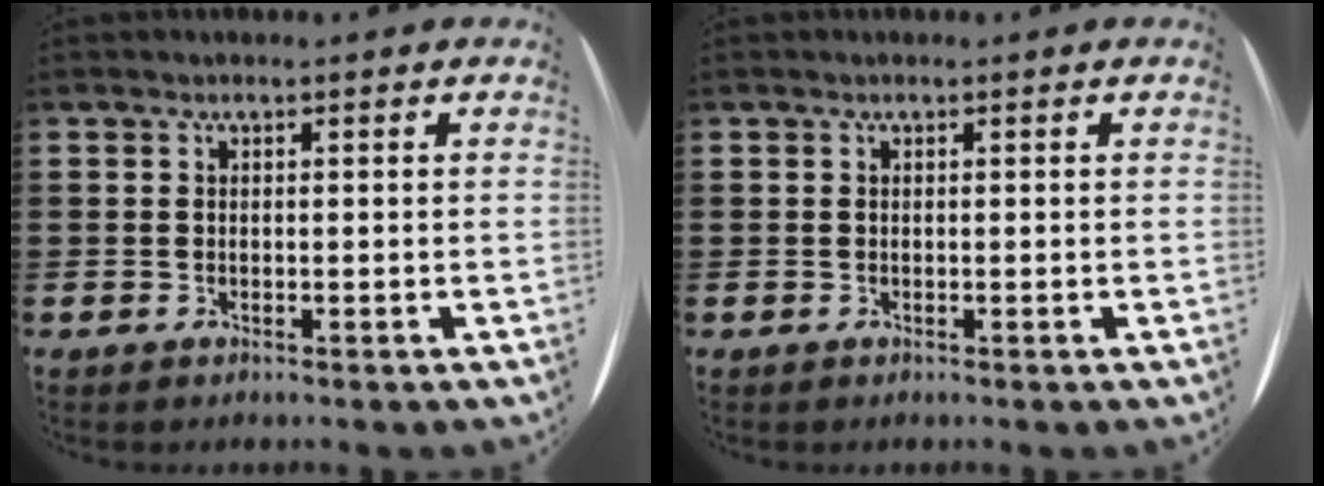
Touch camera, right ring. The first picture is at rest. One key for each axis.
{"total": 0.0}